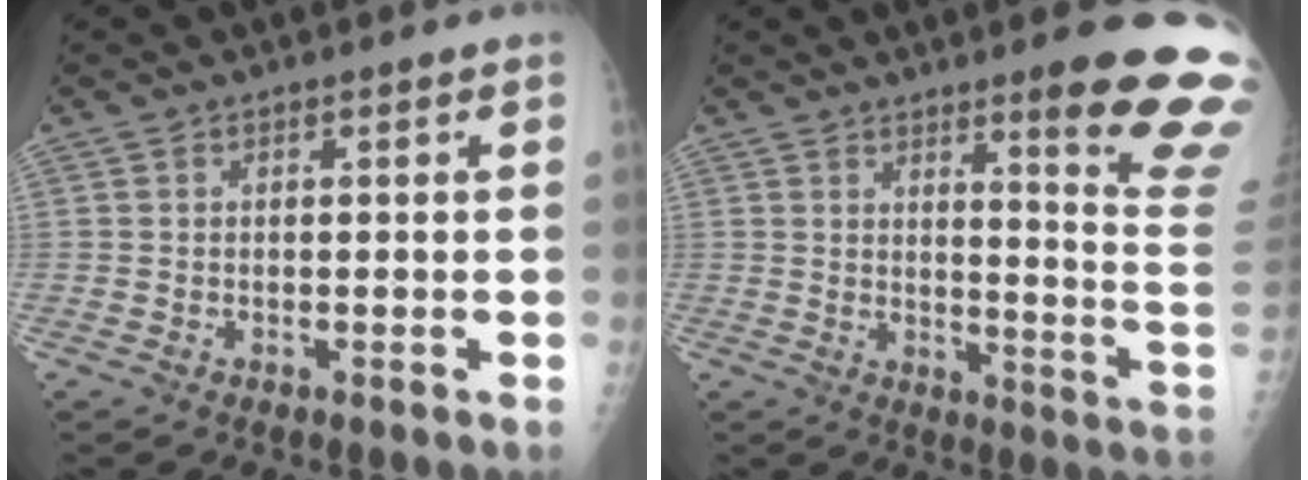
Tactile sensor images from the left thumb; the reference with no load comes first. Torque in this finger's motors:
{"motor_torque": [4.45, 0.55, 1.30, -1.47, 0.27]}